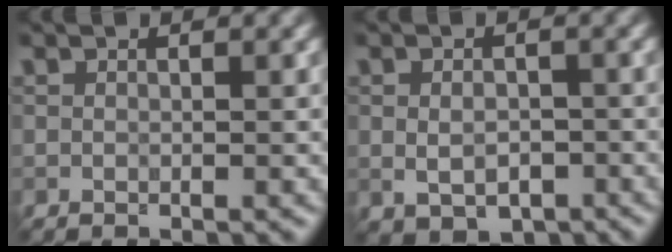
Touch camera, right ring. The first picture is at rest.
{"total": 3.7, "force": [-1.0, 2.6, 2.5], "torque": [-0.036, -0.005, -0.011]}